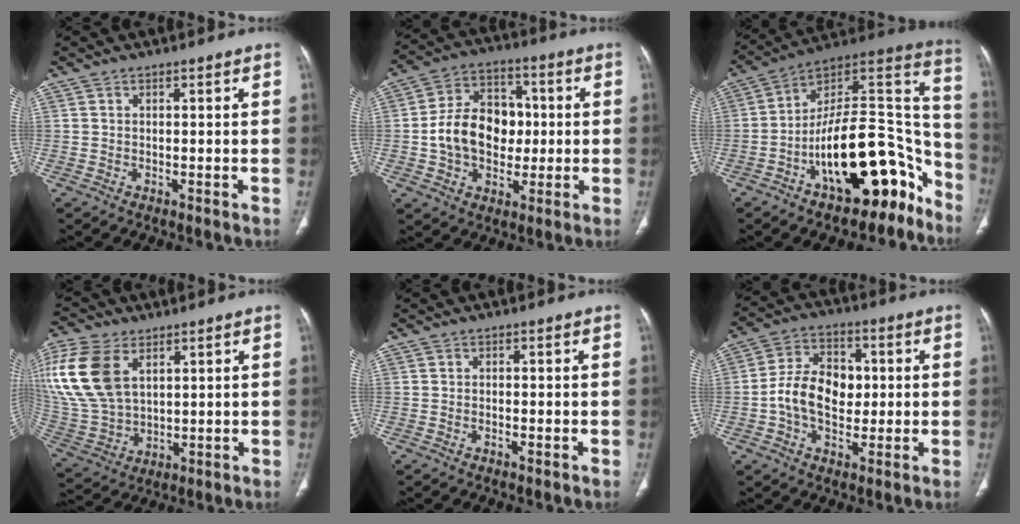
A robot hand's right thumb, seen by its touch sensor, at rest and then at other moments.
{"total": 14.7, "force": [-0.5, 10.9, 9.7], "torque": [-0.134, 0.028, -0.010]}
{"total": 24.3, "force": [-12.8, 11.2, 17.3], "torque": [-0.165, 0.135, -0.196]}
{"total": 19.4, "force": [7.1, 12.3, 13.2], "torque": [-0.303, -0.013, 0.146]}
{"total": 1.0, "force": [-0.5, 0.3, 0.8], "torque": [-0.018, 0.006, -0.006]}
{"total": 11.6, "force": [-0.3, 8.1, 8.3], "torque": [-0.126, 0.019, -0.013]}